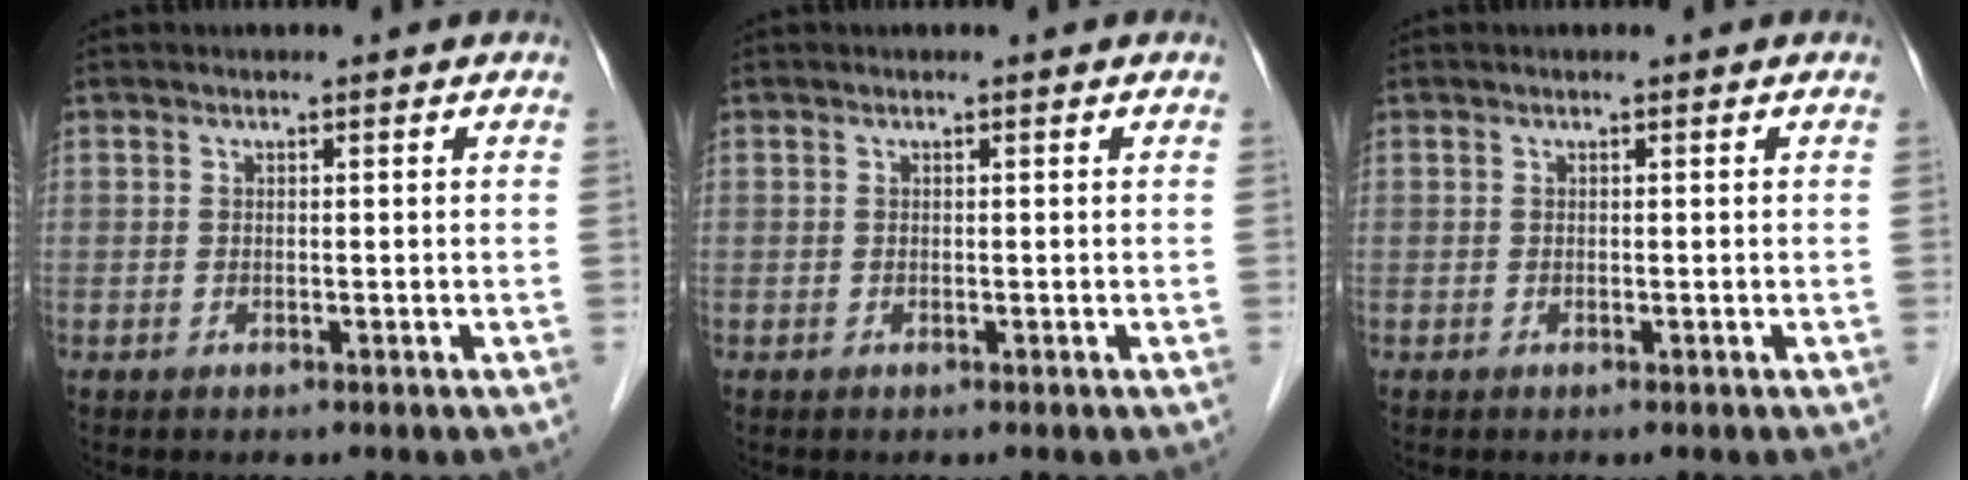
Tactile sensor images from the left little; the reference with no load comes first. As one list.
[{"total": 0.0}, {"total": 0.0}]